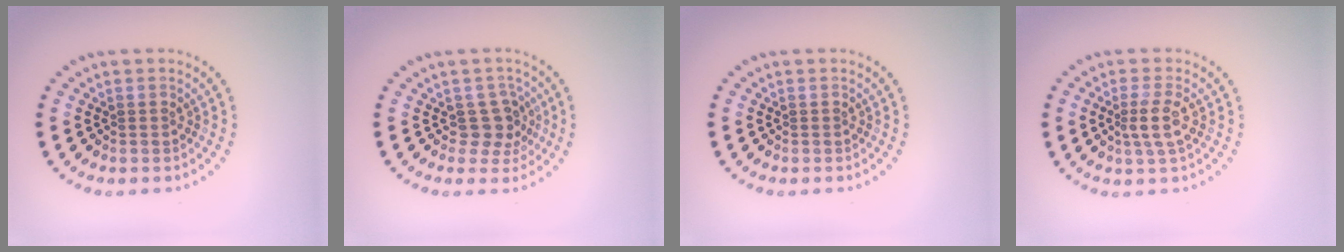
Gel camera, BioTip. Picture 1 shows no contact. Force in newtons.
{"total": 2.6, "press": 2.0, "slide": 1.6}
{"total": 0.0}
{"total": 2.5, "press": 2.1, "slide": 1.2}